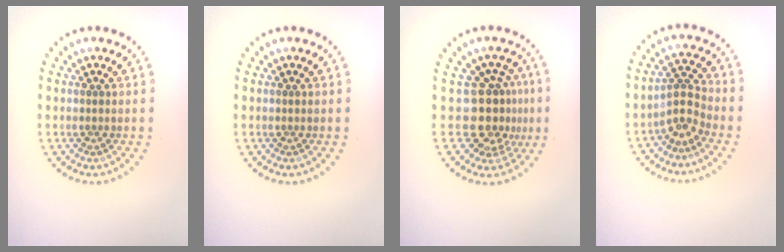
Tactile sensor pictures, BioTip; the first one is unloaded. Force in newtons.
{"total": 0.0}
{"total": 4.2, "press": 3.1, "slide": 2.9}
{"total": 2.6, "press": 1.9, "slide": 1.8}